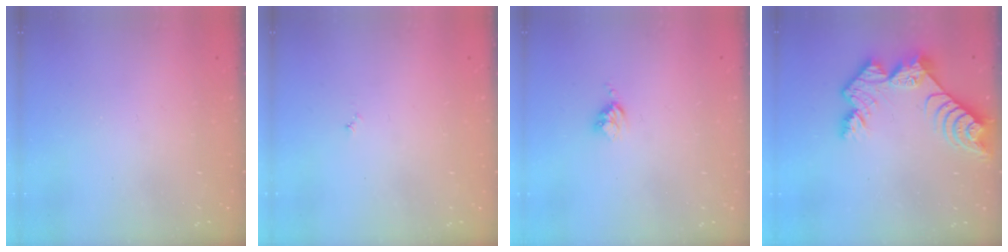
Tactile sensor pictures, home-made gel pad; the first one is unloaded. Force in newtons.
{"total": 3.0, "press": 2.9, "slide": 0.3}
{"total": 3.4, "press": 3.4, "slide": 0.4}
{"total": 11.0, "press": 11.0, "slide": 0.9}